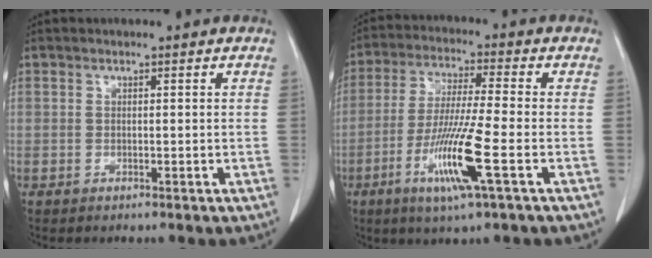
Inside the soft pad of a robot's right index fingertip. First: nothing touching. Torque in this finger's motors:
{"motor_torque": [1.72, -0.42, 0.49, 0.21]}